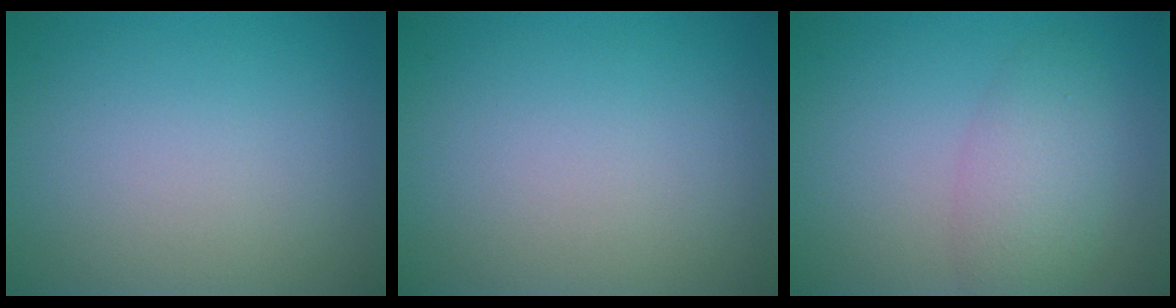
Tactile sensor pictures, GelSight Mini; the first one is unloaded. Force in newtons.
{"total": 0.0}
{"total": 3.6, "press": 3.6, "slide": 0.2}